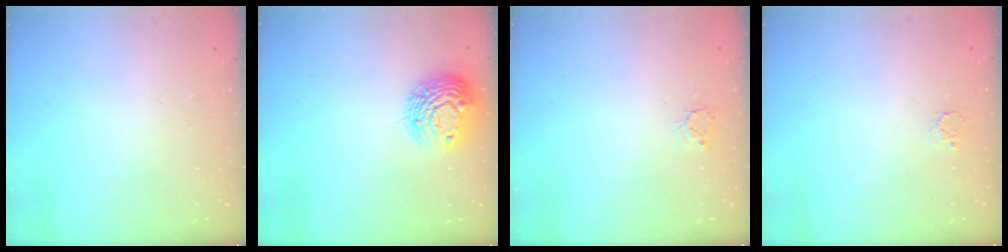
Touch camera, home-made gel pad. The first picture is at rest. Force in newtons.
{"total": 11.1, "press": 11.1, "slide": 0.9}
{"total": 3.0, "press": 3.0, "slide": 0.2}
{"total": 2.5, "press": 2.5, "slide": 0.3}